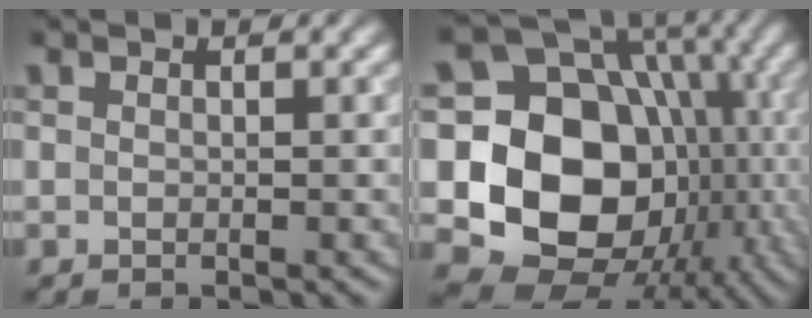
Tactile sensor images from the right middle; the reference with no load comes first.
{"total": 17.3, "force": [-2.4, 14.2, 9.5], "torque": [-0.145, -0.018, -0.048]}